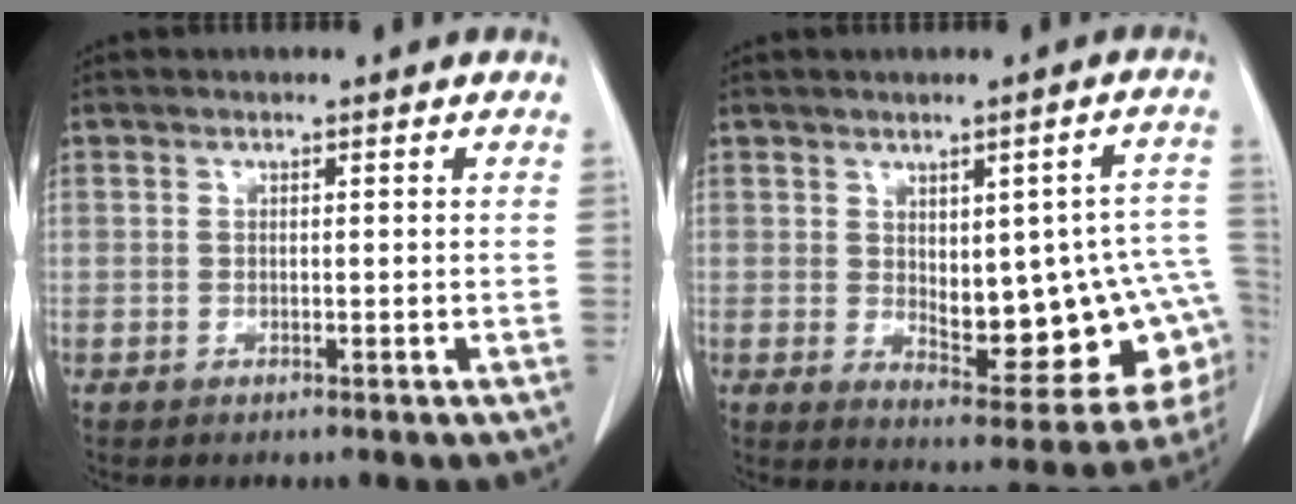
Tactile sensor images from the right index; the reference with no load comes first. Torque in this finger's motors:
{"motor_torque": [0.49, -0.16, 0.51, 0.05]}